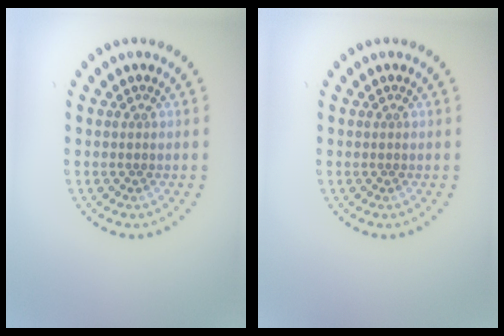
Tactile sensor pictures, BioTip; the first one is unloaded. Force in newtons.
{"total": 0.0}